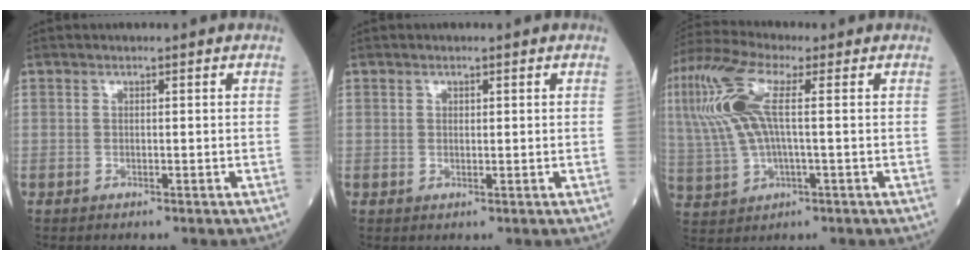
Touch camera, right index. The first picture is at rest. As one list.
[{"total": 0.6, "force": [0.3, 0.4, 0.2], "torque": [-0.006, 0.000, 0.008]}, {"total": 14.5, "force": [3.2, 4.8, 13.3], "torque": [-0.324, 0.024, 0.059]}]